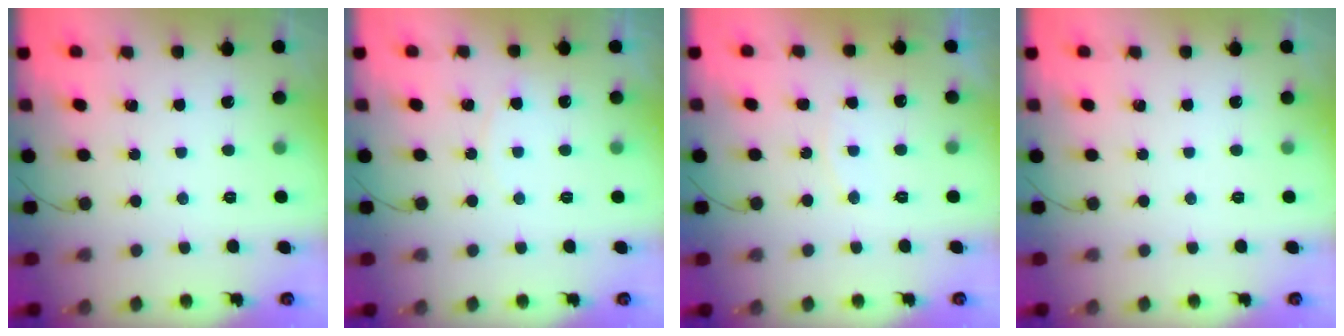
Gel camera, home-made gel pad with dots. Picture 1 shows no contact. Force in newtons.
{"total": 2.7, "press": 2.7, "slide": 0.3}
{"total": 6.0, "press": 6.0, "slide": 0.2}
{"total": 0.0}